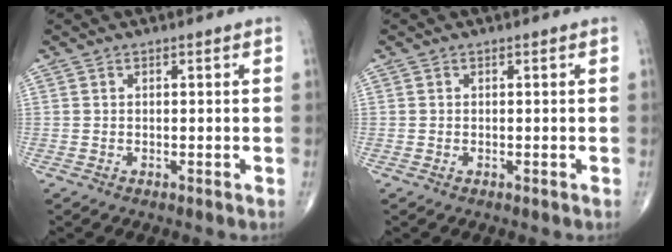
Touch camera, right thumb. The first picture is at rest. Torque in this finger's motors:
{"motor_torque": [1.91, 0.93, 0.03, -0.08, 0.00]}